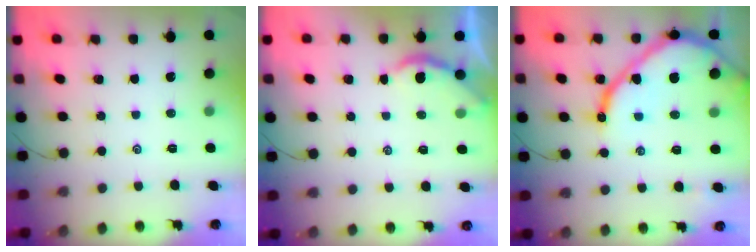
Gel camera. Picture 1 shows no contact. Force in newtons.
{"total": 2.3, "press": 2.2, "slide": 0.3}
{"total": 16.6, "press": 16.6, "slide": 1.3}